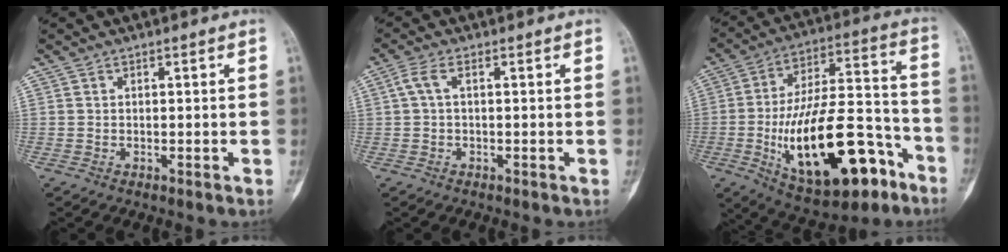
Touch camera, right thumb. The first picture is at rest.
{"total": 2.9, "force": [0.4, 1.1, 2.6], "torque": [-0.067, 0.015, 0.009]}
{"total": 26.5, "force": [-10.7, 11.5, 21.4], "torque": [-0.353, 0.054, -0.154]}